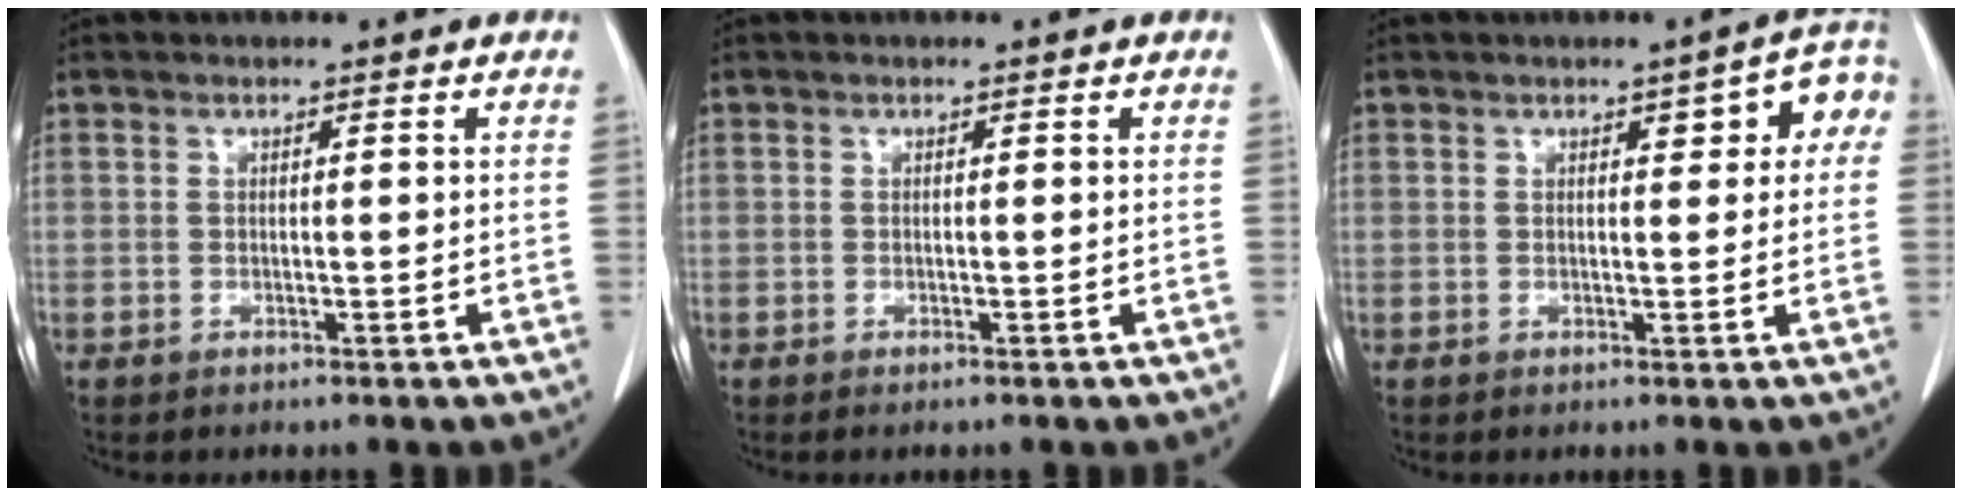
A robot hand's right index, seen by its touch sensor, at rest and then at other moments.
{"total": 0.0}
{"total": 5.6, "force": [1.8, 1.9, 5.0], "torque": [-0.049, 0.022, 0.014]}